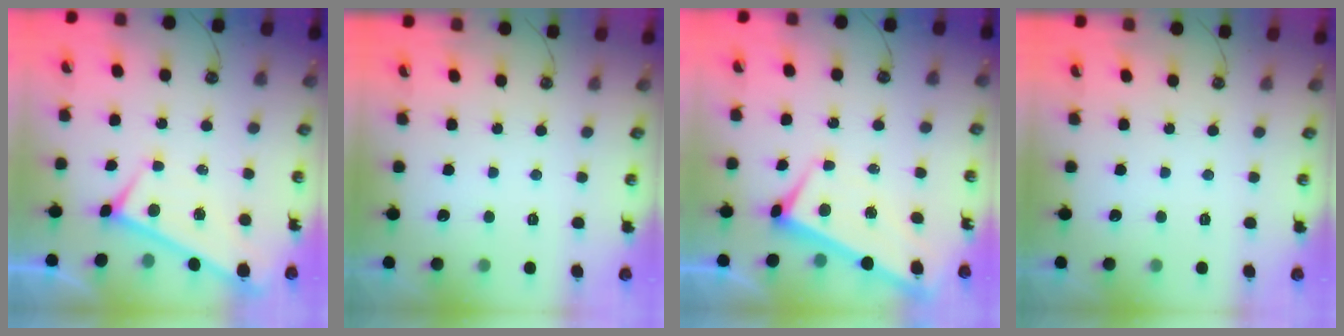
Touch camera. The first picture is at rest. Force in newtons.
{"total": 0.0}
{"total": 1.0, "press": 0.7, "slide": 0.8}
{"total": 0.0}